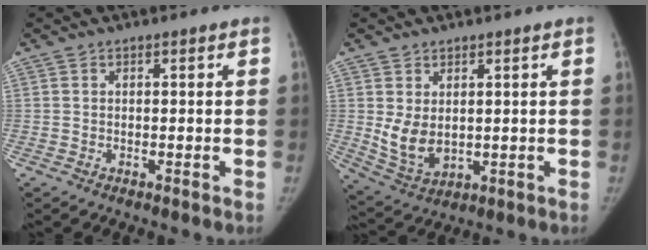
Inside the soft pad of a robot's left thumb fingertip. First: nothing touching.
{"total": 6.8, "force": [1.0, 4.6, 4.9], "torque": [-0.081, -0.020, 0.039]}